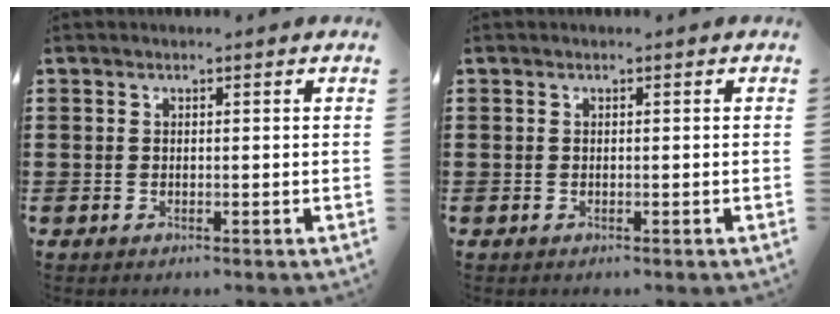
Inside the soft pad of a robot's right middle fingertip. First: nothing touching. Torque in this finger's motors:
{"motor_torque": [-0.21, 0.21, -0.03, 0.00]}